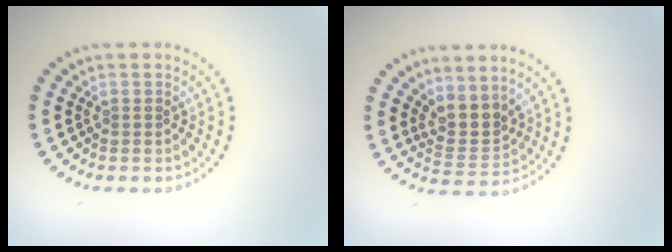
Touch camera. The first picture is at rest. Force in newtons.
{"total": 2.9, "press": 2.2, "slide": 1.9}